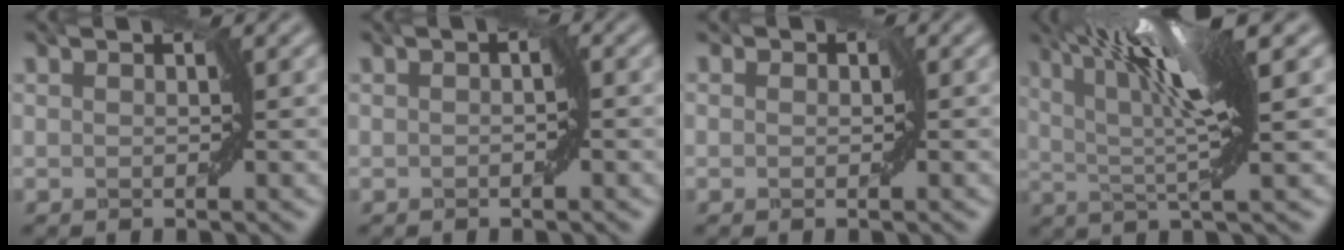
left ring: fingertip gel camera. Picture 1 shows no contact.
{"total": 0.6, "force": [-0.2, 0.1, 0.5], "torque": [0.000, 0.001, -0.001]}
{"total": 0.6, "force": [-0.2, 0.4, -0.4], "torque": [0.014, -0.004, 0.000]}
{"total": 9.1, "force": [3.1, 1.9, 8.3], "torque": [-0.131, 0.012, 0.055]}